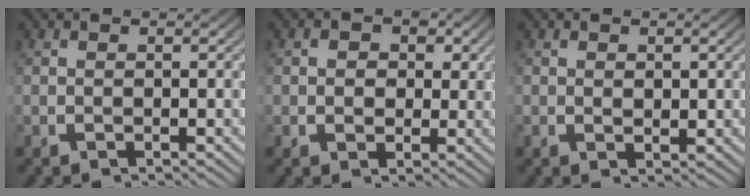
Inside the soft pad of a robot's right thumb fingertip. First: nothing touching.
{"total": 3.0, "force": [0.6, 2.4, 1.7], "torque": [-0.025, -0.016, 0.014]}
{"total": 1.0, "force": [0.4, 0.6, 0.7], "torque": [-0.010, -0.011, 0.015]}